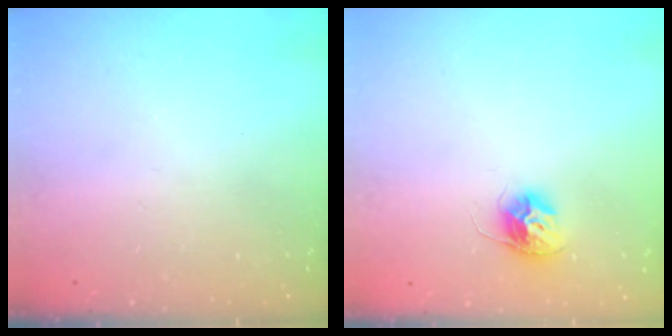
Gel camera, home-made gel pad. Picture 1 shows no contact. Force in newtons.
{"total": 10.1, "press": 10.1, "slide": 0.7}